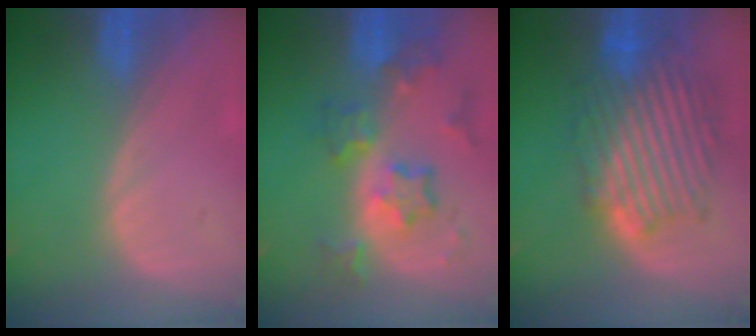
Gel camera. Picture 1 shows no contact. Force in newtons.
{"total": 8.4, "press": 7.5, "slide": 4.0}
{"total": 10.2, "press": 10.2, "slide": 0.4}